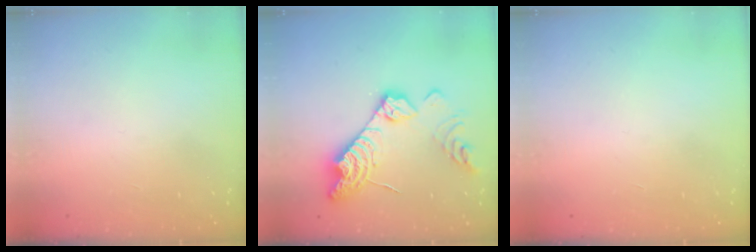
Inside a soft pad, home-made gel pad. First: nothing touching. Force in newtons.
{"total": 17.9, "press": 17.8, "slide": 1.5}
{"total": 0.0}